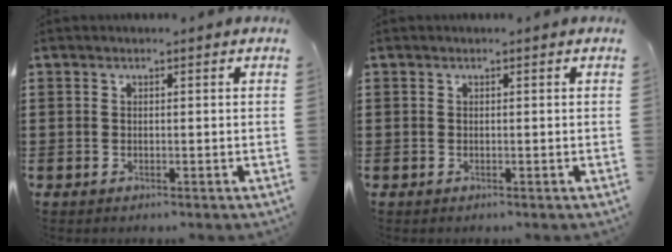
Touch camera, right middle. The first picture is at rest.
{"total": 0.0}